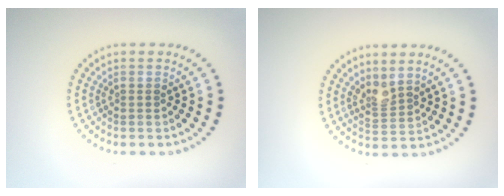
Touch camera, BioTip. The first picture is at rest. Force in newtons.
{"total": 2.0, "press": 1.5, "slide": 1.3}